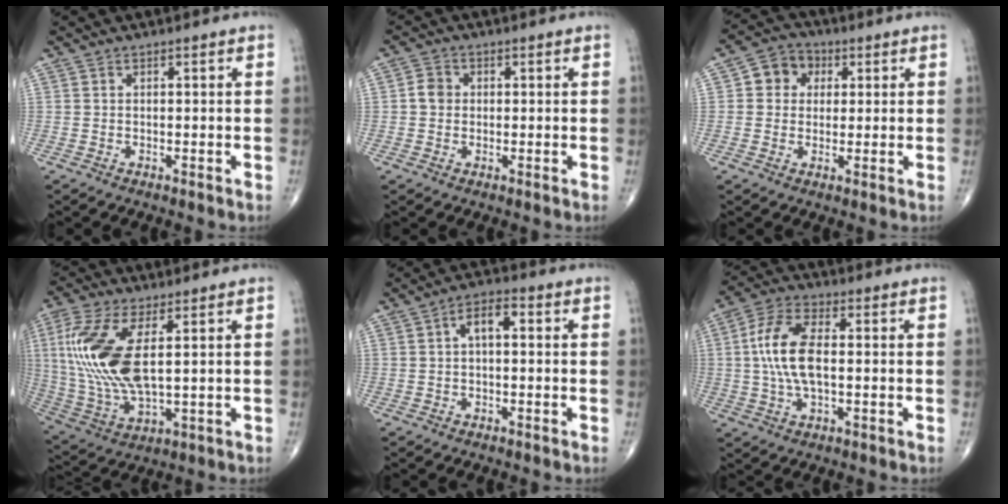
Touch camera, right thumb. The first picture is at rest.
{"total": 2.8, "force": [0.1, 2.5, 1.3], "torque": [-0.014, 0.005, -0.004]}
{"total": 6.4, "force": [1.5, 5.6, 2.8], "torque": [-0.014, 0.008, 0.015]}
{"total": 16.8, "force": [3.2, 7.0, 14.9], "torque": [-0.341, -0.012, 0.069]}
{"total": 3.0, "force": [0.4, 1.4, 2.6], "torque": [-0.041, 0.012, 0.003]}
{"total": 9.3, "force": [0.3, 4.2, 8.3], "torque": [-0.172, 0.006, 0.004]}